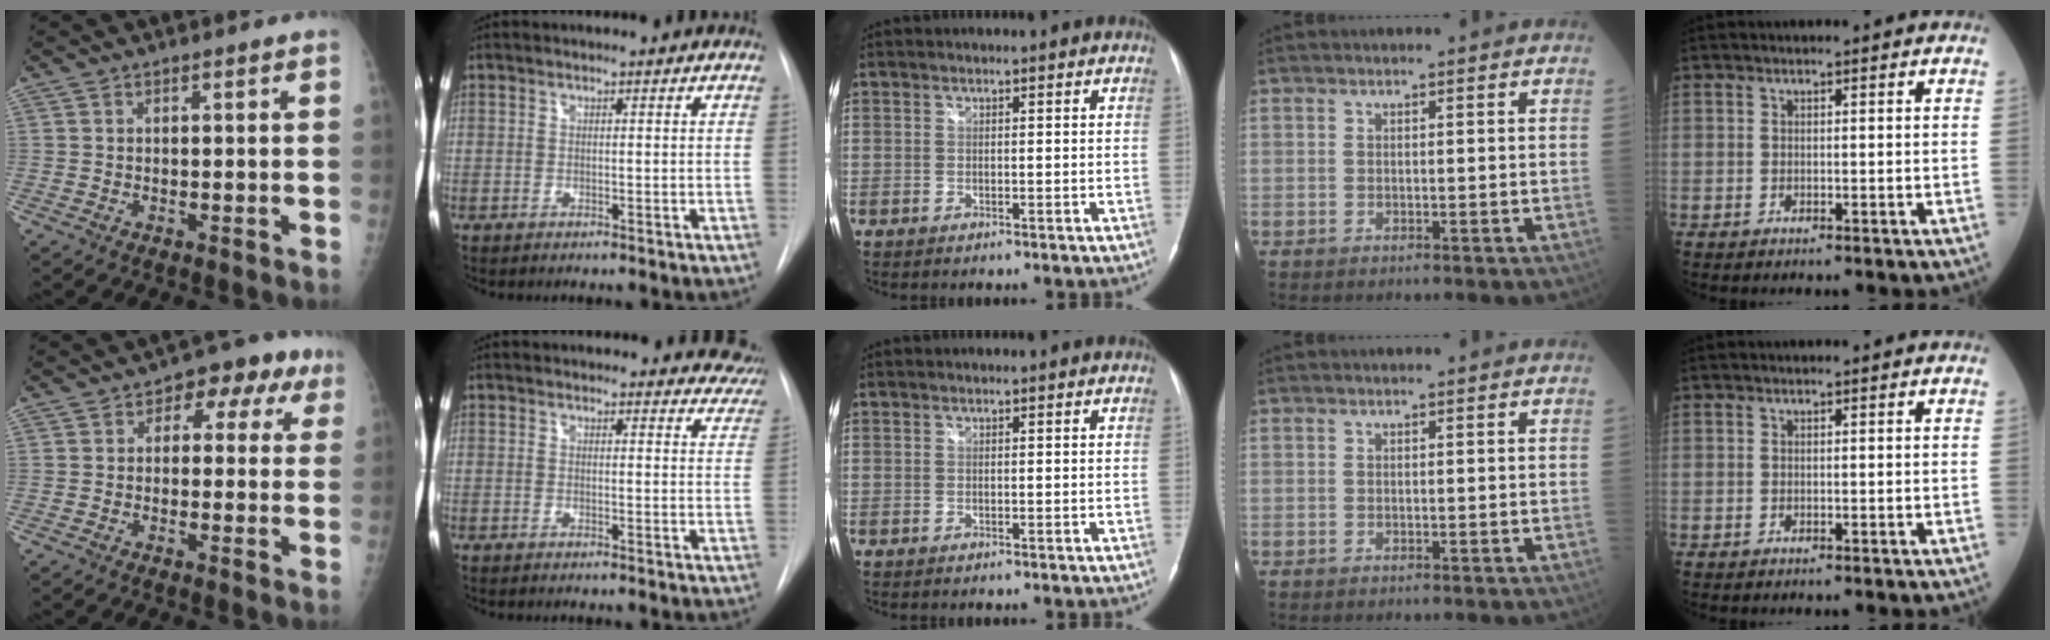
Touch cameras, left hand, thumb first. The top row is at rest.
{"thumb": {"total": 7.6, "force": [2.5, 5.1, 5.1], "torque": [-0.013, 0.015, 0.018]}, "index": {"total": 9.0, "force": [8.4, 3.4, 0.1], "torque": [0.054, -0.023, 0.047]}}